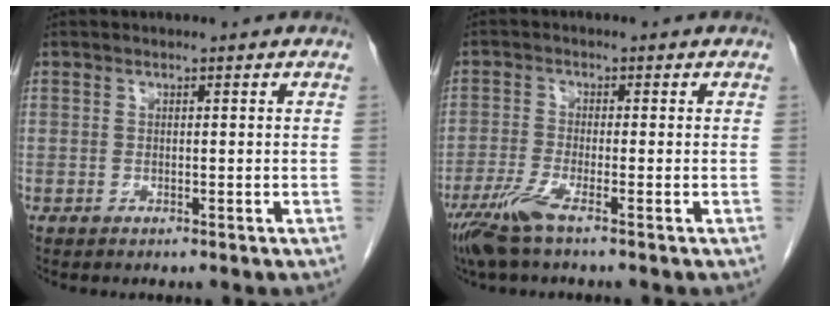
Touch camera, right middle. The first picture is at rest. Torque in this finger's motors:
{"motor_torque": [0.97, -0.58, 0.09, 0.07]}